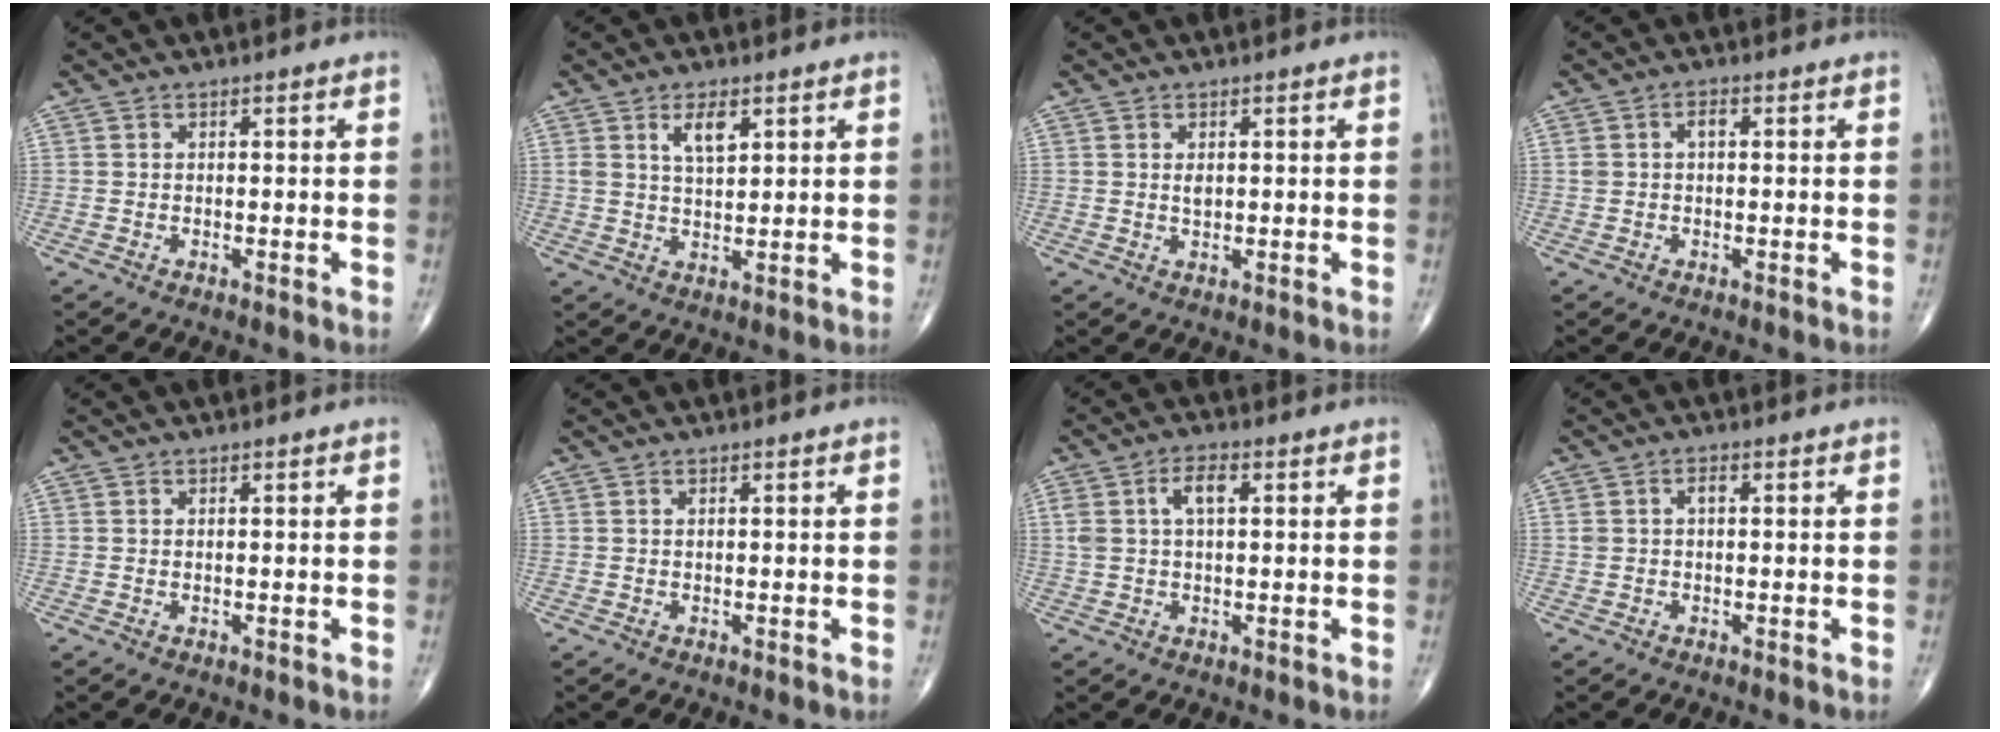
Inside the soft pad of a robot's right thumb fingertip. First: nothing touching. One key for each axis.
{"total": 5.0, "fx": 2.4, "fy": 2.2, "fz": 3.8, "tx": -0.060, "ty": -0.016, "tz": 0.045}
{"total": 1.5, "fx": 0.4, "fy": 0.9, "fz": 1.2, "tx": -0.019, "ty": -0.003, "tz": 0.009}
{"total": 2.5, "fx": 0.4, "fy": 1.5, "fz": 1.9, "tx": -0.037, "ty": 0.011, "tz": 0.009}
{"total": 0.0}
{"total": 0.0}
{"total": 5.2, "fx": 1.5, "fy": 2.5, "fz": 4.3, "tx": -0.090, "ty": 0.014, "tz": 0.029}
{"total": 2.1, "fx": 0.4, "fy": 1.2, "fz": 1.6, "tx": -0.034, "ty": 0.009, "tz": 0.008}